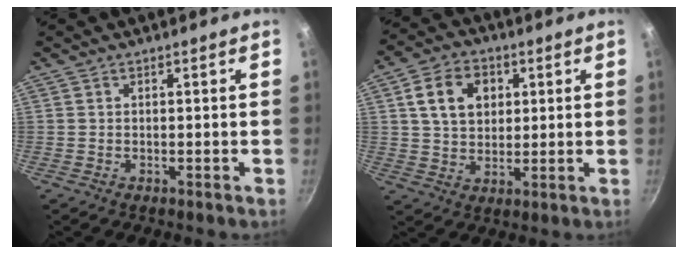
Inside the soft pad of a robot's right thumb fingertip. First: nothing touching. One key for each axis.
{"total": 10.5, "fx": 3.0, "fy": 7.8, "fz": 6.3, "tx": -0.089, "ty": 0.003, "tz": 0.047}